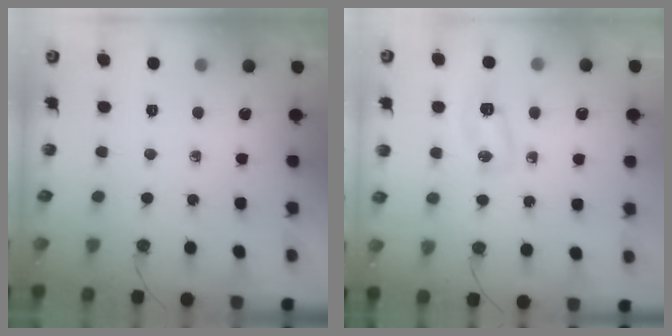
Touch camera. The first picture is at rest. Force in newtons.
{"total": 5.9, "press": 5.8, "slide": 0.6}